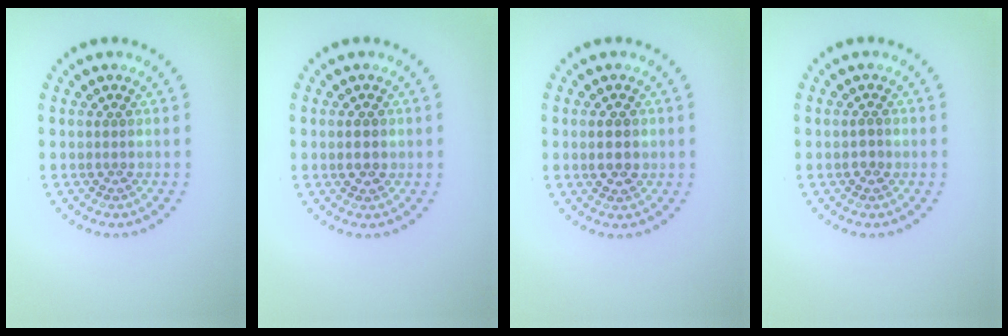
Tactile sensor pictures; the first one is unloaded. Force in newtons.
{"total": 1.4, "press": 1.4, "slide": 0.1}
{"total": 2.1, "press": 2.1, "slide": 0.1}
{"total": 1.0, "press": 1.0, "slide": 0.3}